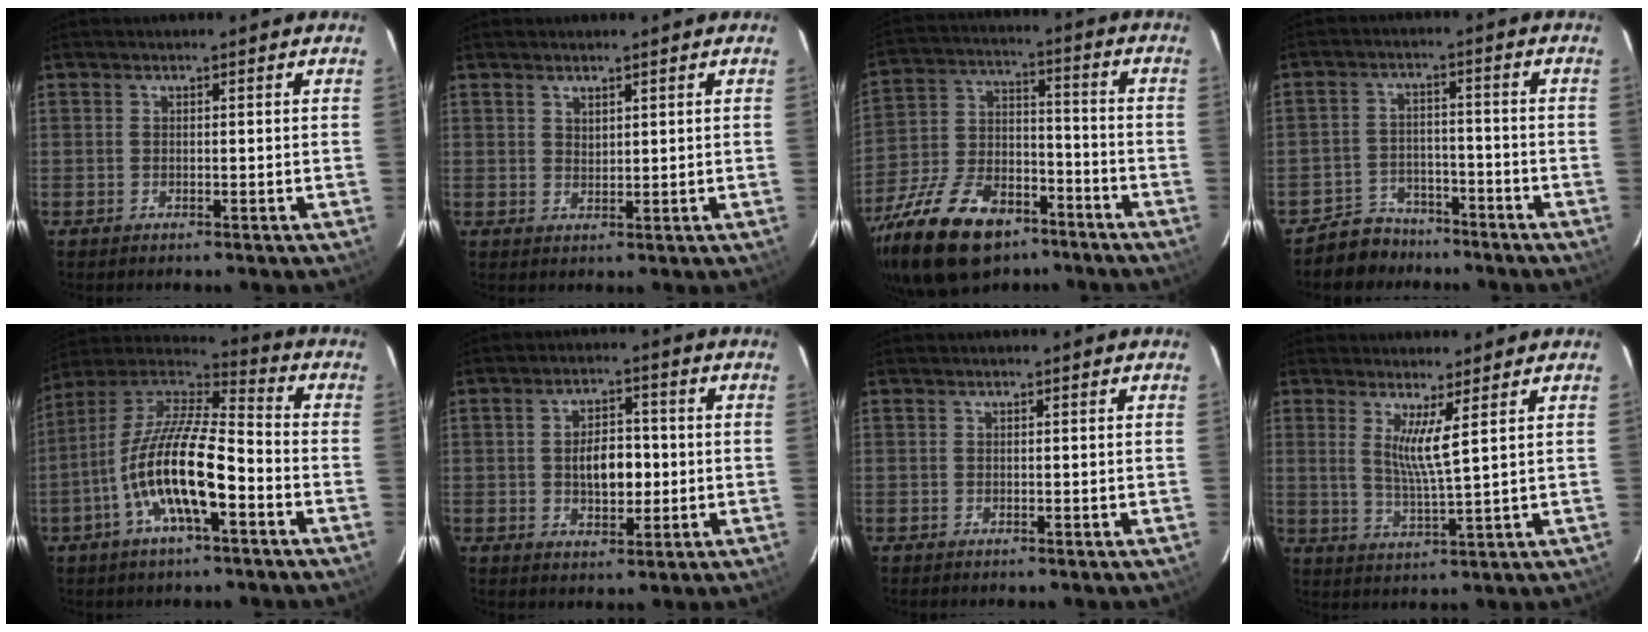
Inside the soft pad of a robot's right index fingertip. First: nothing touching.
{"total": 1.7, "force": [1.3, 0.9, 0.6], "torque": [-0.007, 0.001, 0.024]}
{"total": 23.2, "force": [-15.1, 12.0, 12.9], "torque": [-0.279, -0.012, -0.249]}
{"total": 7.4, "force": [-6.1, 4.2, 0.7], "torque": [-0.033, 0.018, -0.092]}
{"total": 17.2, "force": [-6.4, 4.9, 15.2], "torque": [-0.290, -0.014, -0.125]}
{"total": 7.3, "force": [-0.5, 4.1, 6.0], "torque": [-0.106, 0.008, -0.002]}
{"total": 0.0}
{"total": 5.4, "force": [2.5, -0.6, 4.8], "torque": [-0.090, -0.018, 0.043]}